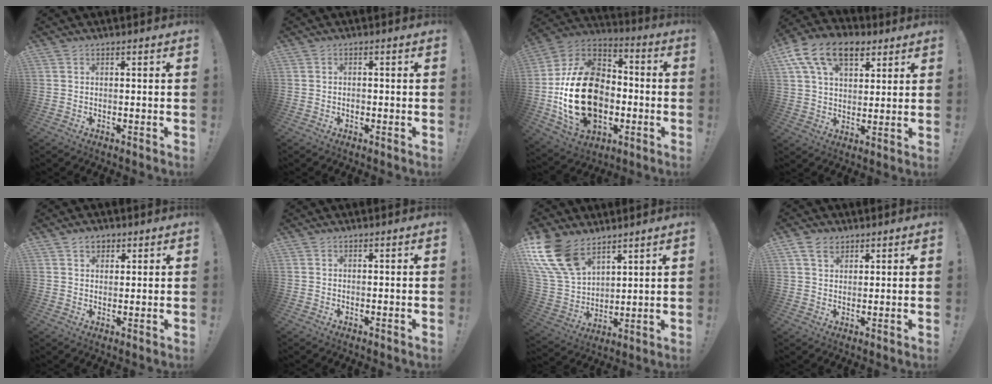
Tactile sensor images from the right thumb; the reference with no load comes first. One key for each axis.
{"total": 0.9, "fx": -0.5, "fy": 0.6, "fz": 0.4, "tx": 0.000, "ty": 0.000, "tz": -0.011}
{"total": 26.2, "fx": -4.5, "fy": 18.3, "fz": 18.2, "tx": -0.341, "ty": 0.035, "tz": -0.055}
{"total": 15.5, "fx": 7.7, "fy": 9.6, "fz": 9.5, "tx": -0.162, "ty": -0.021, "tz": 0.143}
{"total": 3.8, "fx": 2.2, "fy": 2.6, "fz": 1.6, "tx": -0.016, "ty": -0.005, "tz": 0.038}
{"total": 0.0}
{"total": 18.1, "fx": 11.2, "fy": 10.3, "fz": 9.8, "tx": -0.217, "ty": -0.065, "tz": 0.214}
{"total": 5.6, "fx": 3.3, "fy": 3.7, "fz": 2.6, "tx": -0.045, "ty": -0.007, "tz": 0.062}